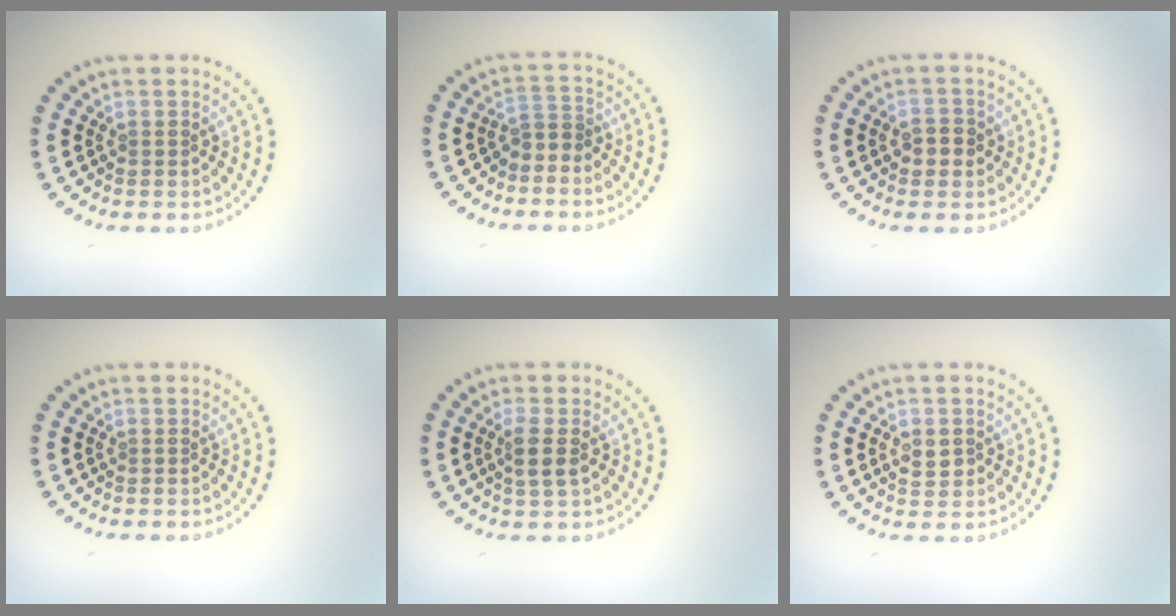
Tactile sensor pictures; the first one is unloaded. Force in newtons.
{"total": 1.8, "press": 1.2, "slide": 1.3}
{"total": 1.7, "press": 1.7, "slide": 0.1}
{"total": 0.0}
{"total": 2.0, "press": 1.8, "slide": 0.9}
{"total": 1.8, "press": 1.7, "slide": 0.3}